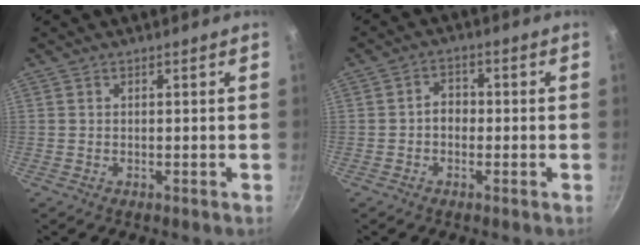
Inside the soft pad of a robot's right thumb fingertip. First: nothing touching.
{"total": 3.3, "force": [-0.6, 2.6, 2.0], "torque": [-0.012, 0.017, -0.019]}